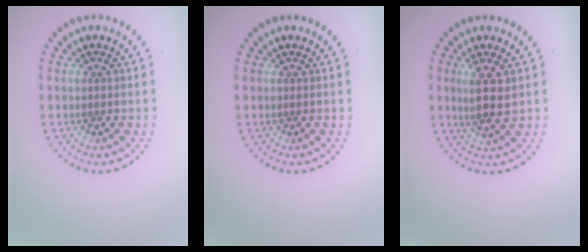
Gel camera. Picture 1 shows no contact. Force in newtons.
{"total": 0.0}
{"total": 2.9, "press": 2.6, "slide": 1.3}